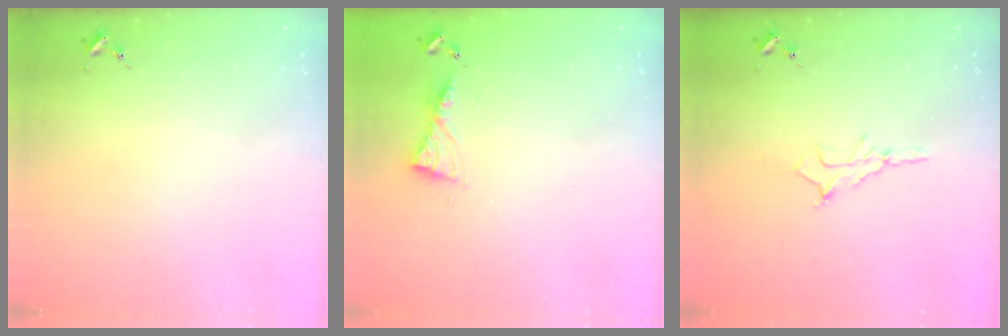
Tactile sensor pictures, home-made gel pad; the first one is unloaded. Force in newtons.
{"total": 5.6, "press": 5.6, "slide": 0.5}
{"total": 6.2, "press": 6.1, "slide": 0.8}